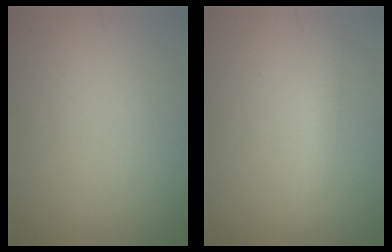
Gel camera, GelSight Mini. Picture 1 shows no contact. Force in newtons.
{"total": 2.5, "press": 2.5, "slide": 0.1}